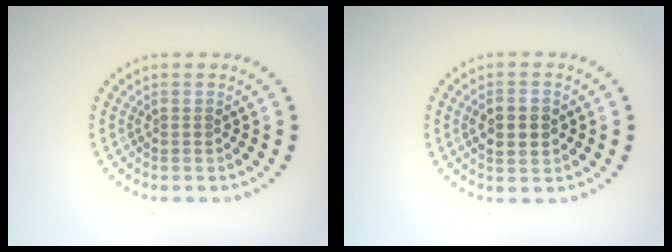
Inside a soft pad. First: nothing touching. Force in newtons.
{"total": 3.5, "press": 3.5, "slide": 0.1}